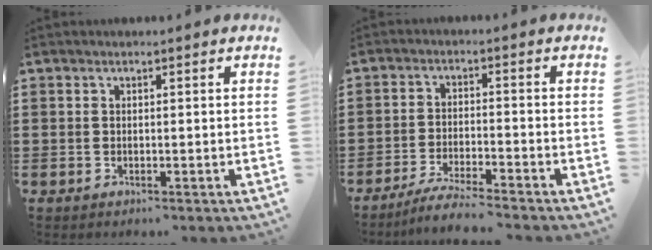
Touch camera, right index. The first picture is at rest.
{"total": 4.4, "force": [-4.2, -0.6, 1.4], "torque": [-0.030, -0.011, -0.082]}